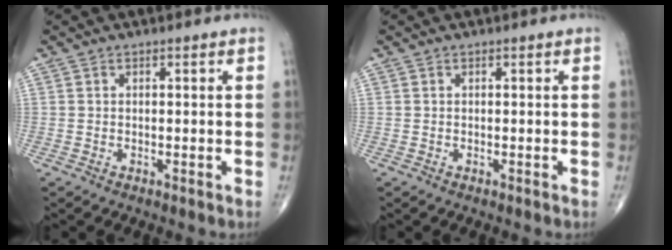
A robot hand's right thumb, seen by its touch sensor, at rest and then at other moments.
{"total": 0.0}